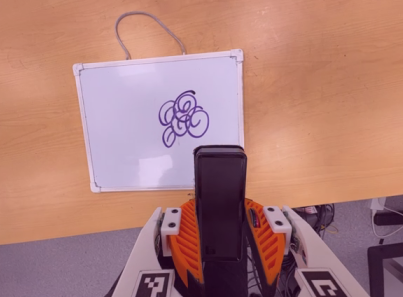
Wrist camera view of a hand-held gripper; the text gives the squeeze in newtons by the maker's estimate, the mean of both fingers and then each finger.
{"total": 4.9, "left": 3.3, "right": 6.5}